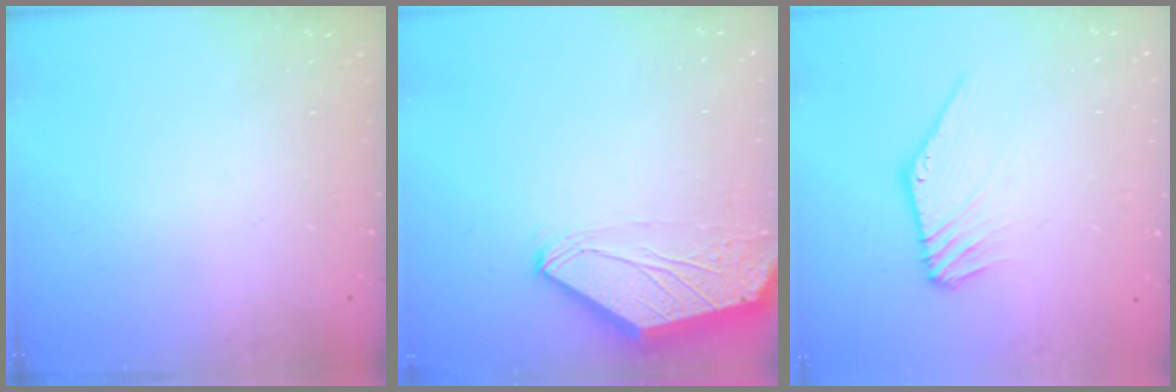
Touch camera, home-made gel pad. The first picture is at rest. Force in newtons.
{"total": 0.0}
{"total": 3.6, "press": 3.5, "slide": 0.2}